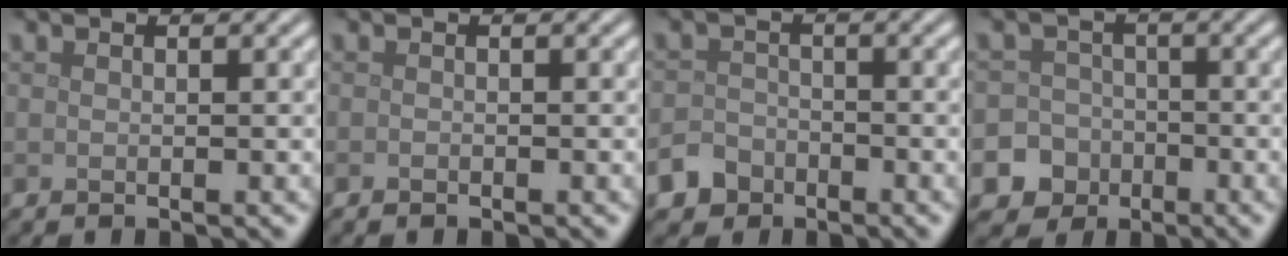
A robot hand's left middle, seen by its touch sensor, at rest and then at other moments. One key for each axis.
{"total": 0.0}
{"total": 3.3, "fx": -2.3, "fy": 2.3, "fz": 0.5, "tx": 0.005, "ty": -0.001, "tz": -0.044}
{"total": 6.9, "fx": -3.6, "fy": 5.8, "fz": 0.8, "tx": 0.004, "ty": -0.018, "tz": -0.078}